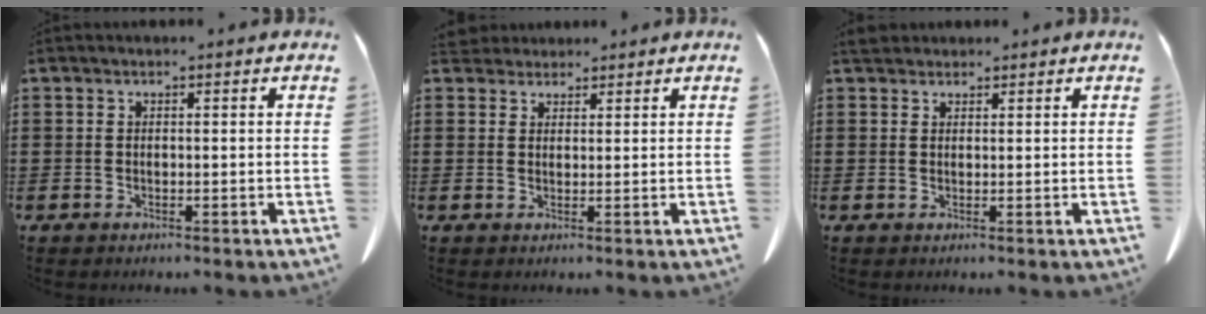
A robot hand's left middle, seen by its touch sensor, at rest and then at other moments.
{"total": 2.7, "force": [2.5, 0.9, 0.2], "torque": [-0.013, 0.001, 0.049]}
{"total": 2.5, "force": [2.1, 1.0, 0.8], "torque": [-0.024, 0.004, 0.042]}